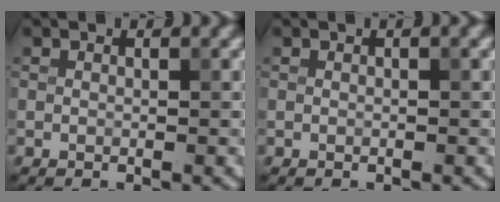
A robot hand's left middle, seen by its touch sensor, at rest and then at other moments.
{"total": 0.5, "force": [0.1, 0.0, 0.5], "torque": [-0.008, 0.005, 0.001]}